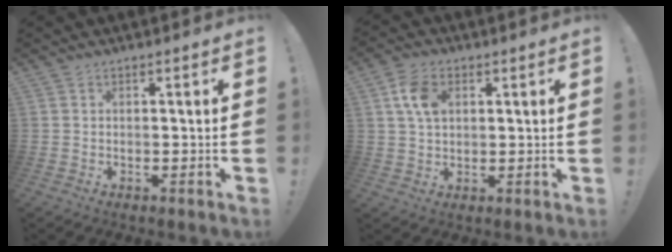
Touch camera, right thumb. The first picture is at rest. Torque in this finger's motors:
{"motor_torque": [-0.08, 0.20, 0.81, -0.13, 0.23]}